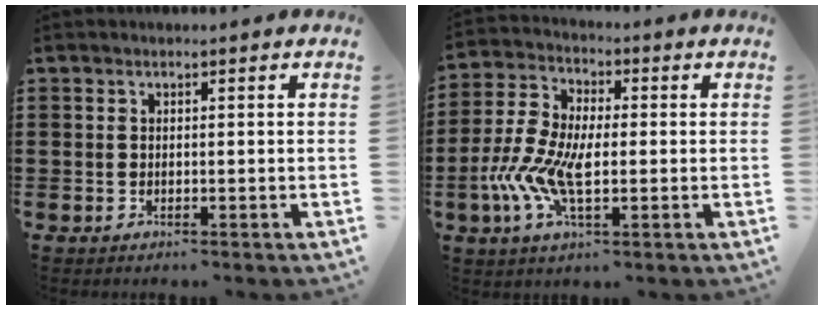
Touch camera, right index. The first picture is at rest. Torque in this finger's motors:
{"motor_torque": [2.14, 0.00, 0.54, 0.16]}